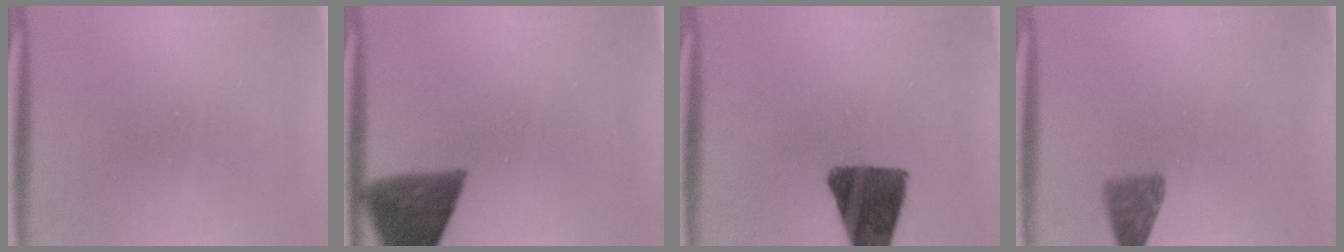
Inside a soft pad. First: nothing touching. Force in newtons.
{"total": 9.7}
{"total": 12.1}
{"total": 3.6}